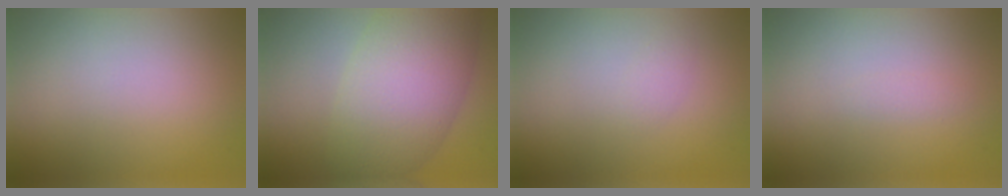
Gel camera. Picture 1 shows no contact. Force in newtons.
{"total": 9.4, "press": 9.4, "slide": 0.3}
{"total": 0.8, "press": 0.8, "slide": 0.0}
{"total": 0.6, "press": 0.6, "slide": 0.1}